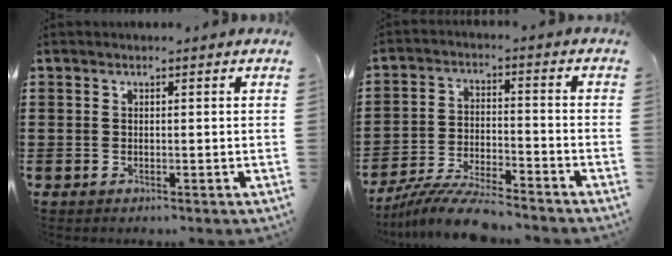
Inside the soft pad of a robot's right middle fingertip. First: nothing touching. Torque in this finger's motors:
{"motor_torque": [1.28, -0.86, 0.23, 0.12]}